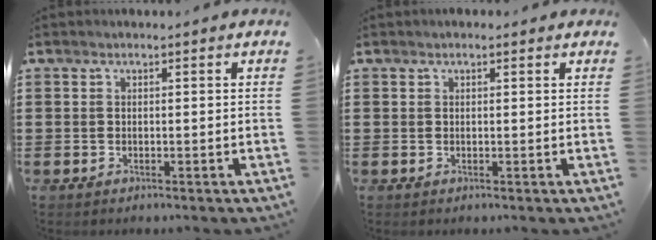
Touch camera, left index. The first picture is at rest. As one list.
[{"total": 0.6, "force": [0.3, 0.3, 0.4], "torque": [-0.008, 0.005, 0.006]}]